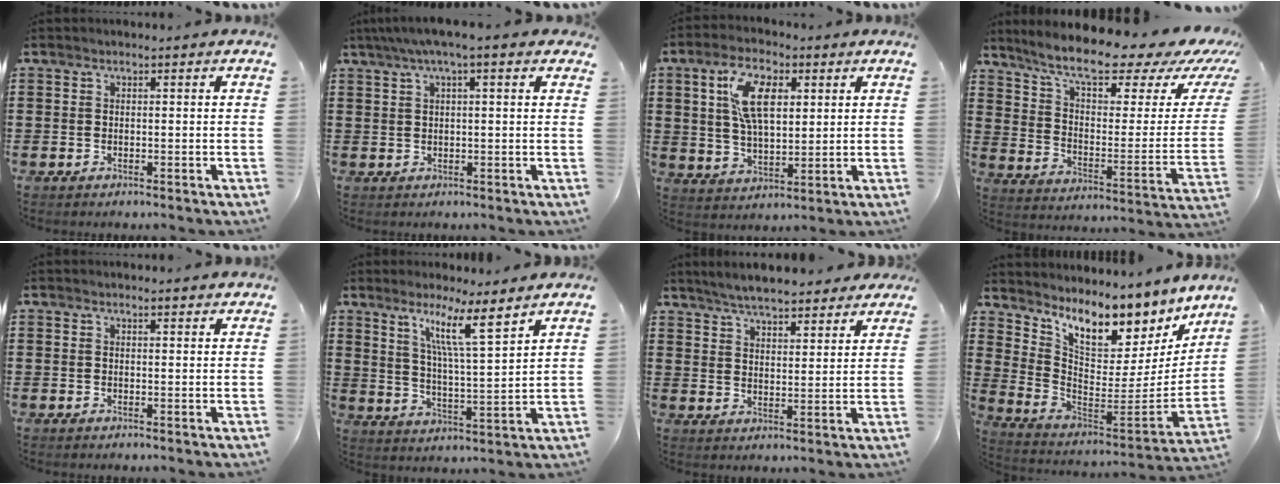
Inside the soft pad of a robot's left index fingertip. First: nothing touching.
{"total": 3.8, "force": [2.0, 0.4, 3.2], "torque": [-0.065, 0.009, 0.034]}
{"total": 9.7, "force": [3.6, 4.5, 7.8], "torque": [-0.162, 0.009, 0.061]}
{"total": 10.8, "force": [8.3, 2.2, 6.7], "torque": [-0.136, -0.056, 0.140]}
{"total": 1.3, "force": [1.1, 0.2, 0.7], "torque": [-0.015, 0.001, 0.021]}
{"total": 9.3, "force": [6.5, 0.5, 6.7], "torque": [-0.131, -0.031, 0.107]}
{"total": 5.7, "force": [5.4, 0.8, 1.3], "torque": [-0.047, -0.017, 0.099]}
{"total": 10.5, "force": [9.0, 2.6, 4.6], "torque": [-0.118, -0.071, 0.156]}